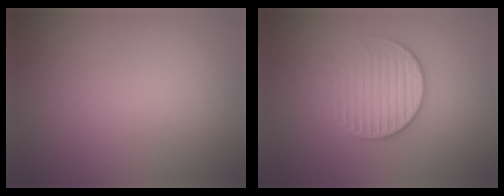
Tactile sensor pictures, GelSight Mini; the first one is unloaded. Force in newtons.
{"total": 3.2, "press": 2.9, "slide": 1.5}